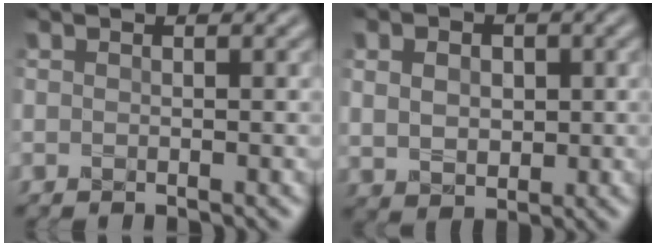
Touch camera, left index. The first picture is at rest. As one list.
[{"total": 3.2, "force": [0.8, 2.5, 1.8], "torque": [-0.037, 0.007, 0.011]}]